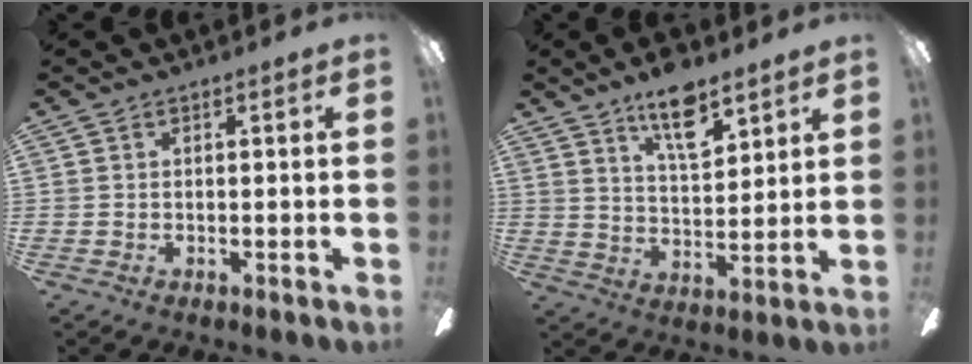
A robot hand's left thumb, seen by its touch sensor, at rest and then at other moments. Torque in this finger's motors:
{"motor_torque": [0.92, 0.37, 0.91, -0.83, 0.16]}